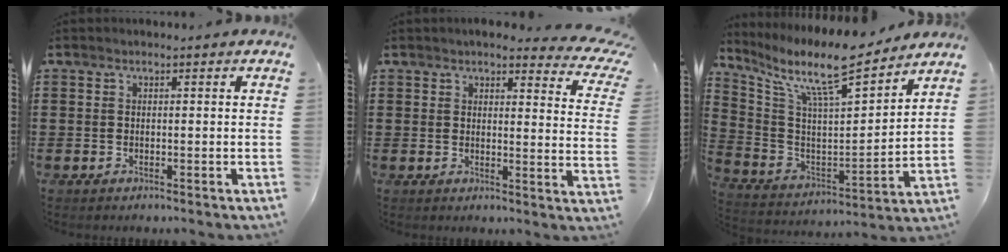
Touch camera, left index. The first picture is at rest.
{"total": 4.6, "force": [4.1, 0.6, 2.1], "torque": [-0.041, -0.021, 0.068]}
{"total": 11.1, "force": [9.0, 1.6, 6.4], "torque": [-0.152, -0.061, 0.149]}